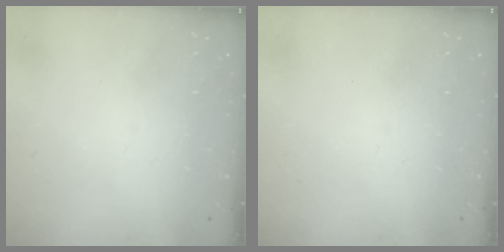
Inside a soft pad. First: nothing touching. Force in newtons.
{"total": 0.0}